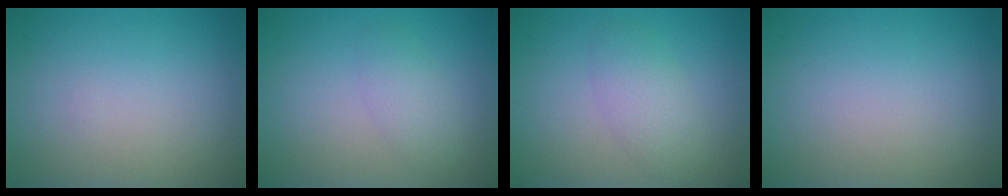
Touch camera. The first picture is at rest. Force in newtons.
{"total": 2.0, "press": 2.0, "slide": 0.1}
{"total": 2.7, "press": 2.7, "slide": 0.3}
{"total": 0.0}